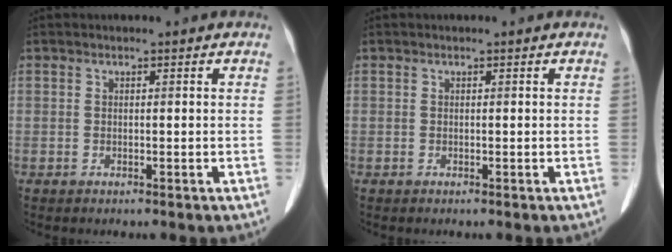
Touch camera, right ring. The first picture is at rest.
{"total": 0.0}